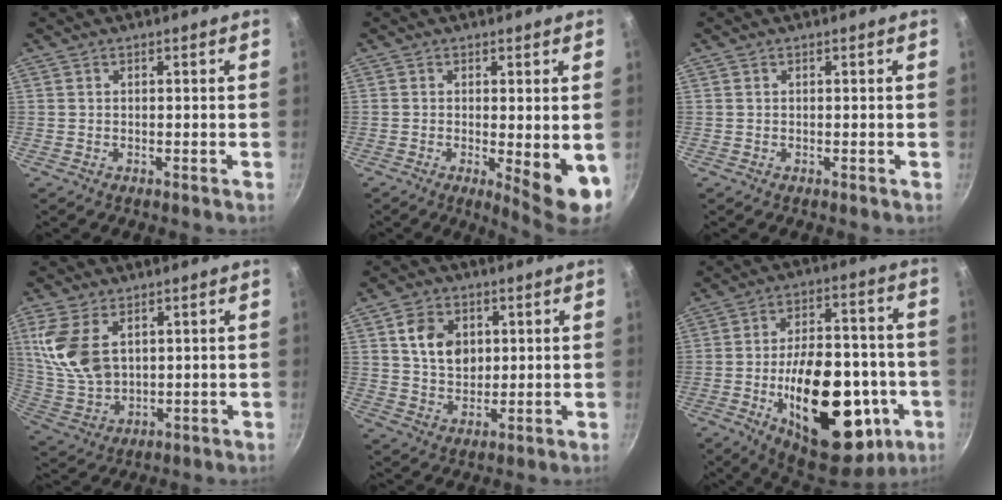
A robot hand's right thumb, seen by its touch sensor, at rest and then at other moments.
{"total": 8.1, "force": [-1.1, 1.9, 7.8], "torque": [-0.095, -0.012, -0.007]}
{"total": 0.0}
{"total": 12.4, "force": [3.9, 7.7, 8.9], "torque": [-0.171, -0.018, 0.092]}
{"total": 8.8, "force": [2.3, 6.8, 5.2], "torque": [-0.065, -0.008, 0.043]}
{"total": 29.7, "force": [-8.2, 15.6, 24.0], "torque": [-0.316, 0.032, -0.100]}